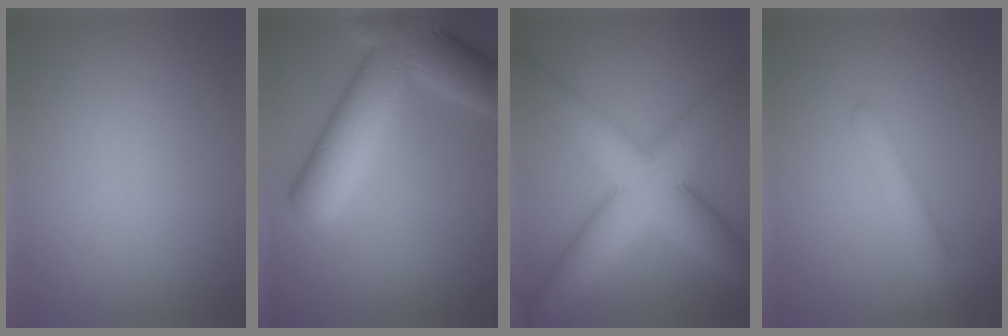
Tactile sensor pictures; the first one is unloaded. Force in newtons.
{"total": 9.9, "press": 9.9, "slide": 0.4}
{"total": 10.2, "press": 10.2, "slide": 0.2}
{"total": 2.4, "press": 2.4, "slide": 0.1}